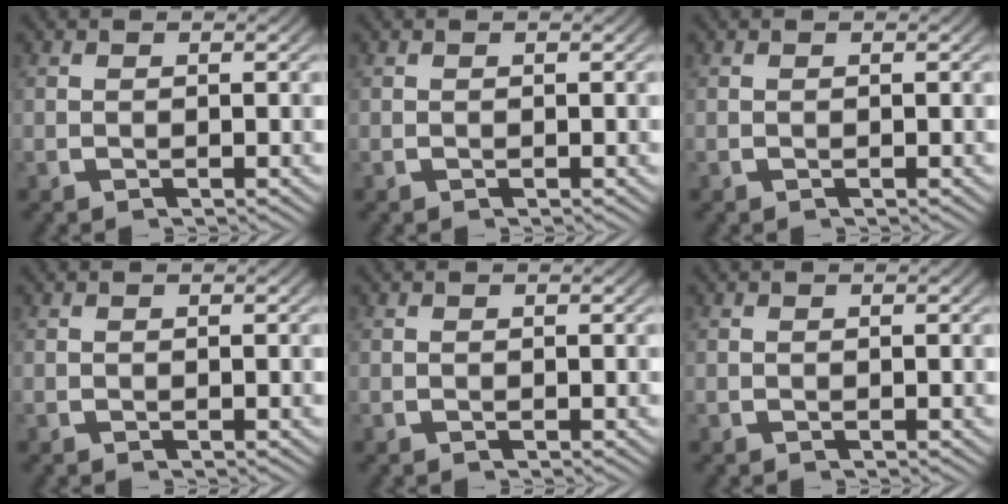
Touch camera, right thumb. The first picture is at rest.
{"total": 0.0}
{"total": 0.0}
{"total": 0.0}
{"total": 0.0}
{"total": 0.0}